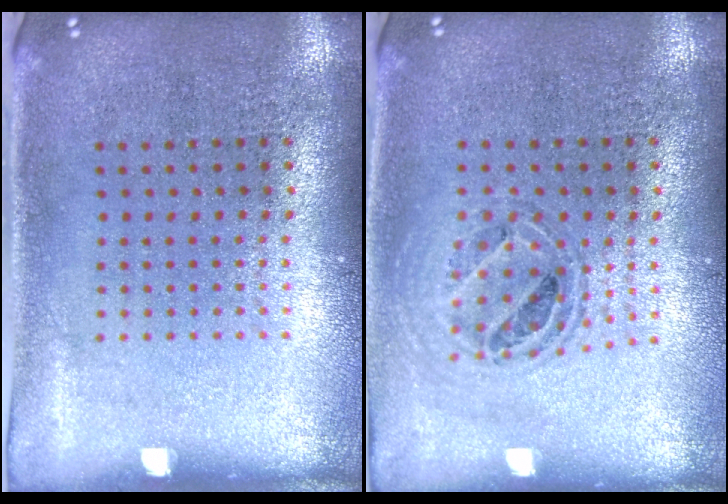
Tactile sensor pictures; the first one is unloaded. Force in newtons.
{"total": 0.8, "press": 0.8, "slide": 0.2}